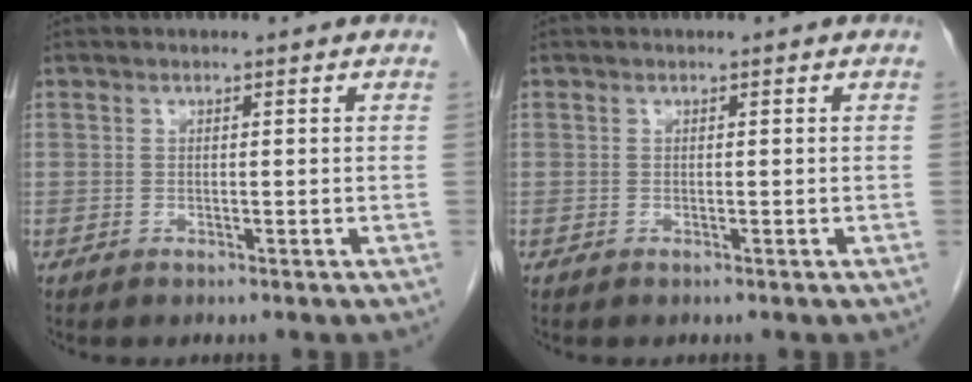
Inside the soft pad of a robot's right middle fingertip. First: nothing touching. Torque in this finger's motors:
{"motor_torque": [-0.01, 0.00, 0.00, 0.00]}